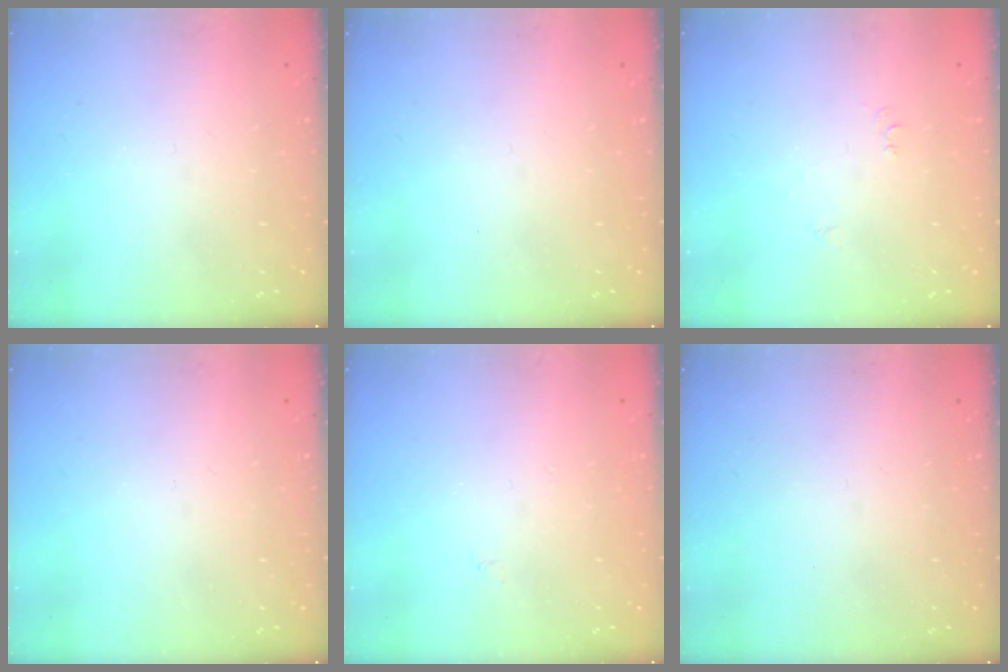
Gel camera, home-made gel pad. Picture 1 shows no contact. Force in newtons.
{"total": 0.0}
{"total": 4.0, "press": 4.0, "slide": 0.6}
{"total": 0.0}
{"total": 3.4, "press": 3.3, "slide": 0.5}
{"total": 0.0}